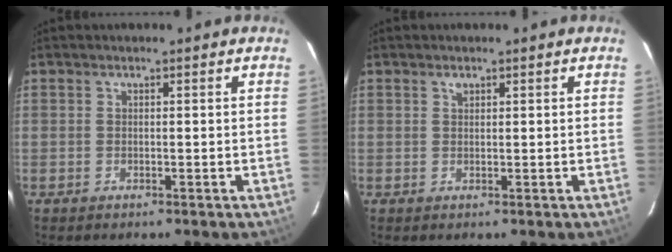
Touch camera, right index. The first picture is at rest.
{"total": 0.8, "force": [0.6, 0.4, 0.3], "torque": [-0.005, 0.002, 0.011]}